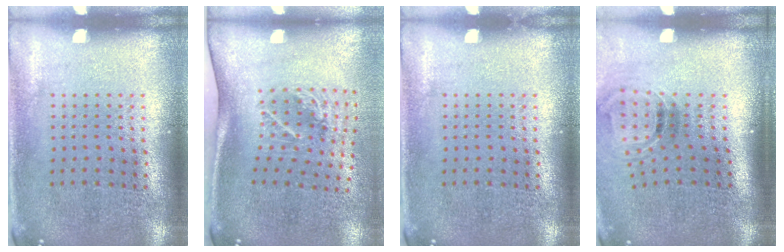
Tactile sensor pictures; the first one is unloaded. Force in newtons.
{"total": 2.1, "press": 1.3, "slide": 1.6}
{"total": 0.0}
{"total": 1.2, "press": 0.9, "slide": 0.8}